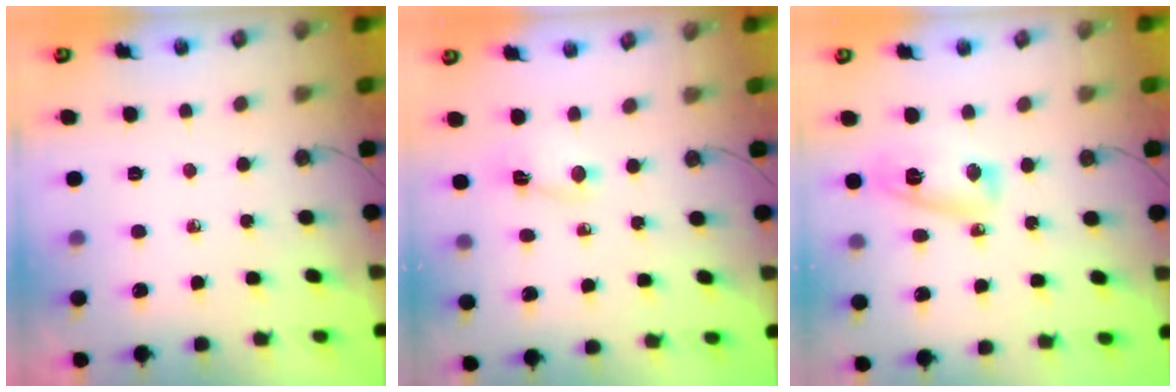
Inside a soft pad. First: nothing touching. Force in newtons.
{"total": 1.5, "press": 1.4, "slide": 0.4}
{"total": 8.3, "press": 8.3, "slide": 0.8}